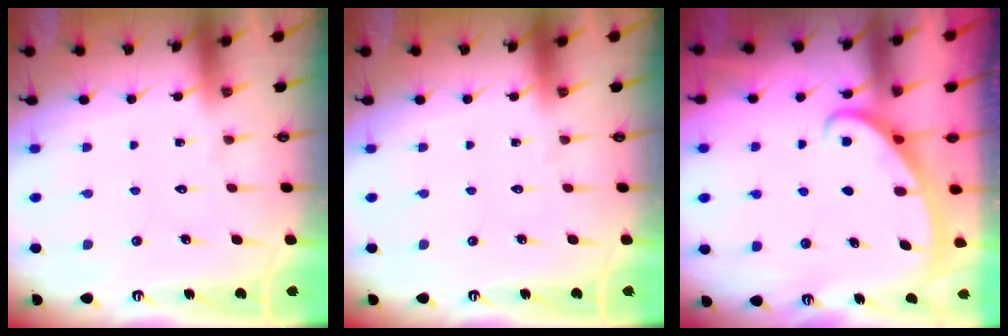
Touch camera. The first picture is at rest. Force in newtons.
{"total": 0.0}
{"total": 2.7, "press": 2.7, "slide": 0.4}